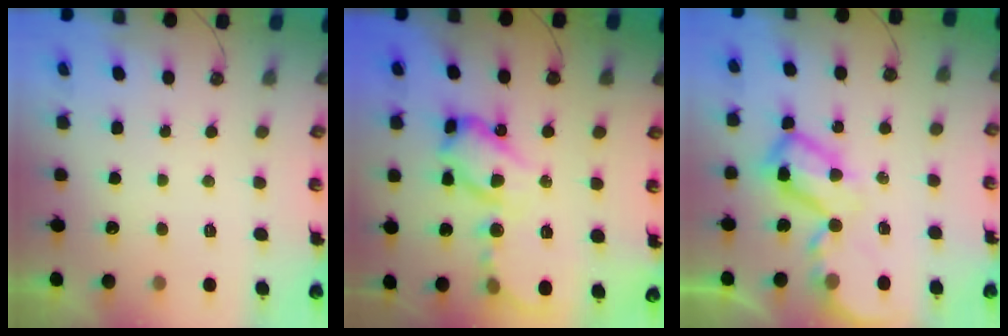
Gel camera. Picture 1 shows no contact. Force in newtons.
{"total": 14.8, "press": 14.7, "slide": 1.6}
{"total": 12.4, "press": 12.4, "slide": 1.1}